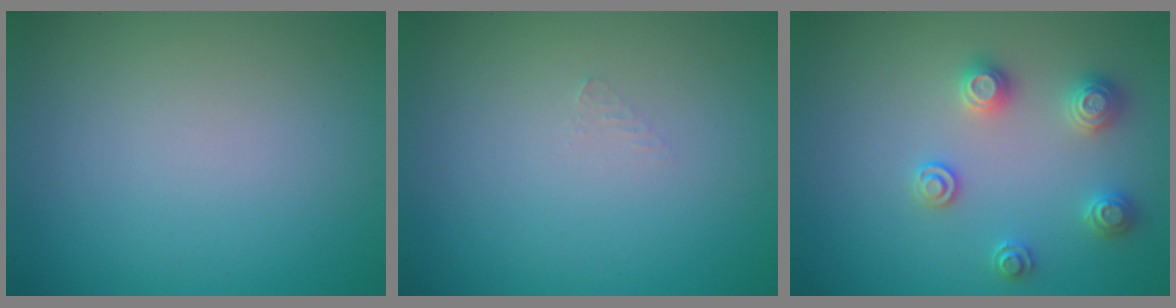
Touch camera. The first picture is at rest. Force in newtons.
{"total": 0.7, "press": 0.7, "slide": 0.1}
{"total": 2.8, "press": 2.8, "slide": 0.5}